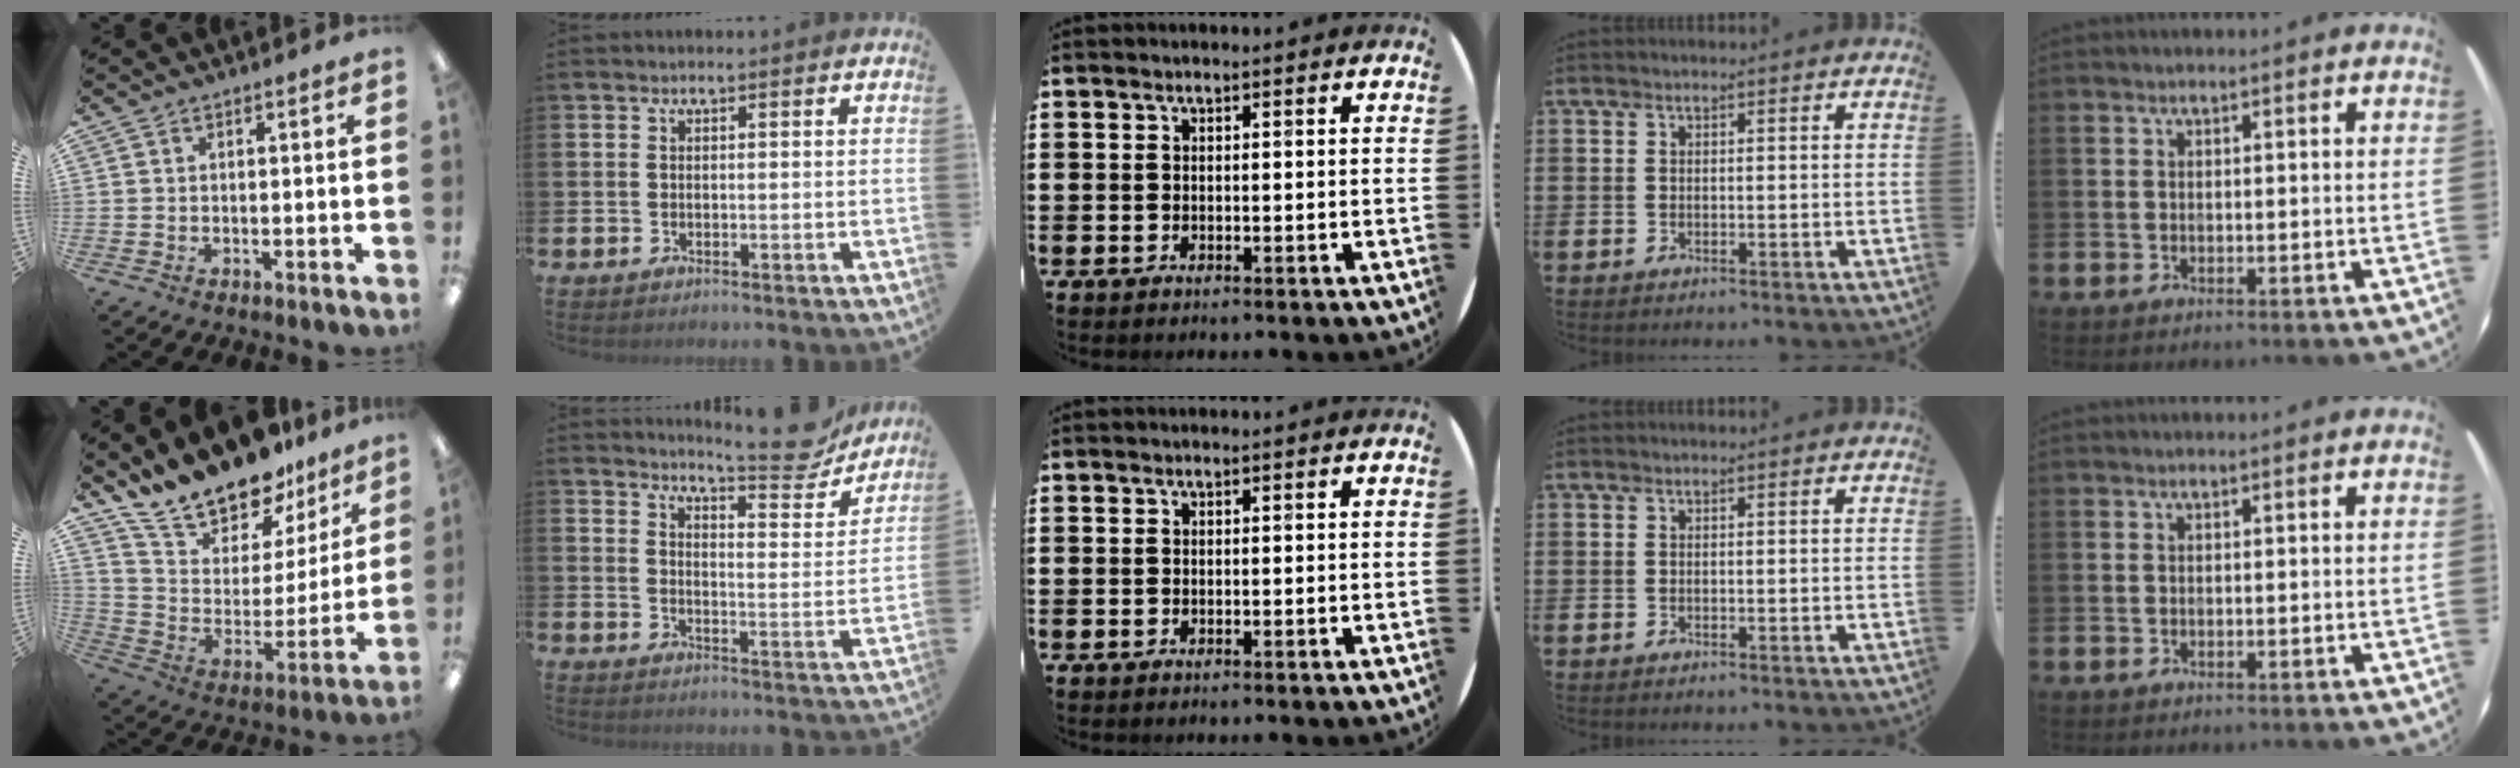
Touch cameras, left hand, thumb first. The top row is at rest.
{"thumb": {"total": 18.0, "force": [16.5, 6.1, 3.9], "torque": [-0.093, -0.138, 0.297]}, "index": {"total": 8.1, "force": [7.7, 1.0, 2.4], "torque": [-0.041, -0.054, 0.132]}}